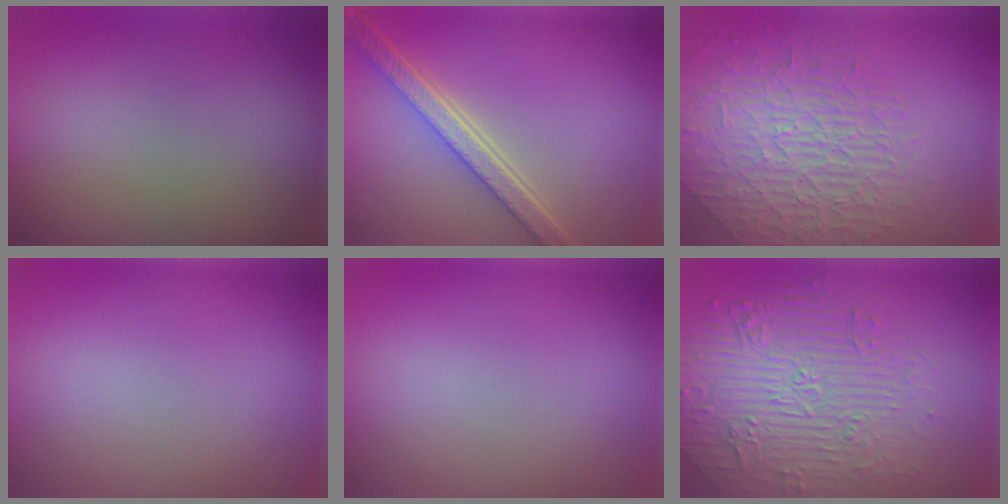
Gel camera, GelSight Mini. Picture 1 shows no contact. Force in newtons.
{"total": 5.4, "press": 4.1, "slide": 3.5}
{"total": 4.4, "press": 4.3, "slide": 1.0}
{"total": 0.0}
{"total": 0.0}
{"total": 7.2, "press": 5.4, "slide": 4.8}